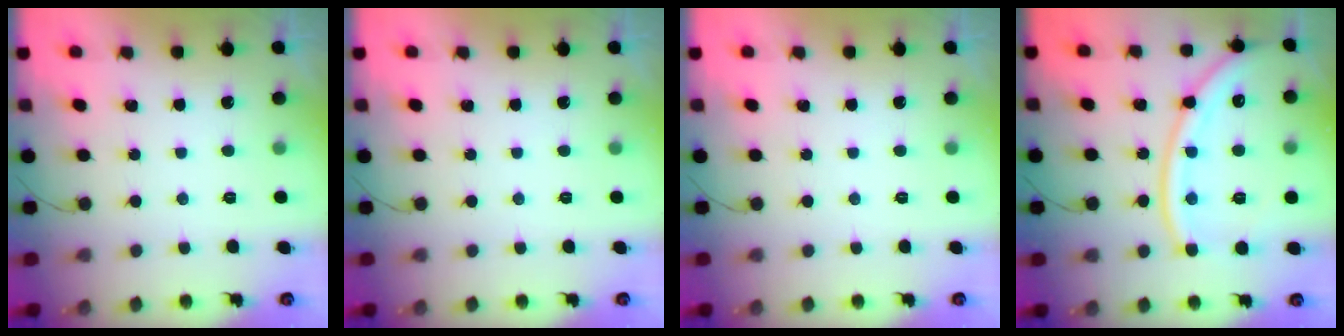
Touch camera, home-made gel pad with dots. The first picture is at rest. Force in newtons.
{"total": 0.0}
{"total": 0.0}
{"total": 16.3, "press": 16.2, "slide": 2.0}